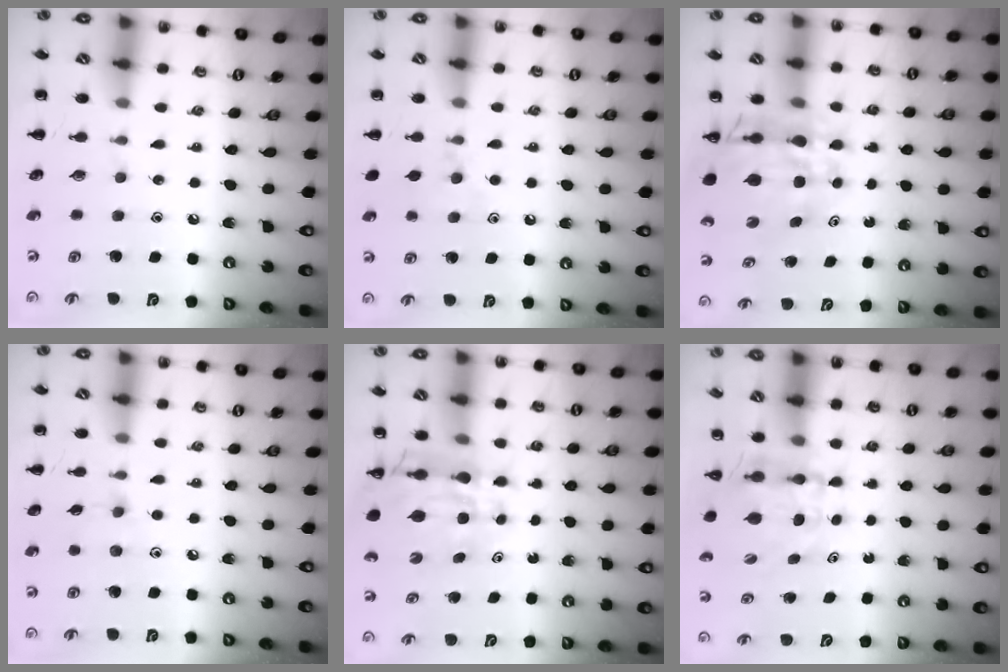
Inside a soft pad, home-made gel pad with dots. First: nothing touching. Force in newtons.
{"total": 5.4, "press": 5.2, "slide": 1.7}
{"total": 11.0, "press": 10.5, "slide": 3.4}
{"total": 4.2, "press": 3.8, "slide": 1.7}
{"total": 9.1, "press": 8.5, "slide": 3.3}
{"total": 4.7, "press": 4.7, "slide": 0.1}